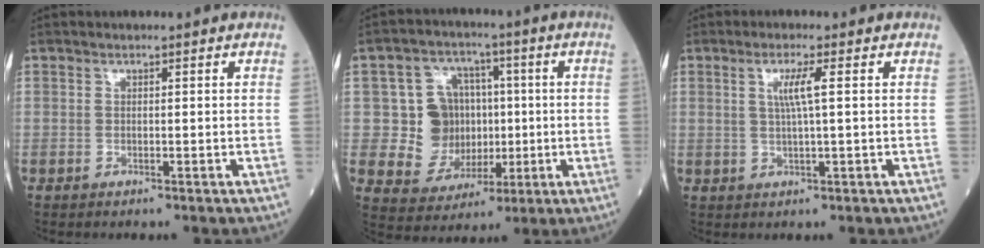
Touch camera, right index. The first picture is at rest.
{"total": 10.3, "force": [0.4, 9.4, 4.2], "torque": [-0.074, 0.034, 0.025]}
{"total": 3.5, "force": [0.9, -0.4, 3.4], "torque": [-0.069, 0.001, 0.017]}